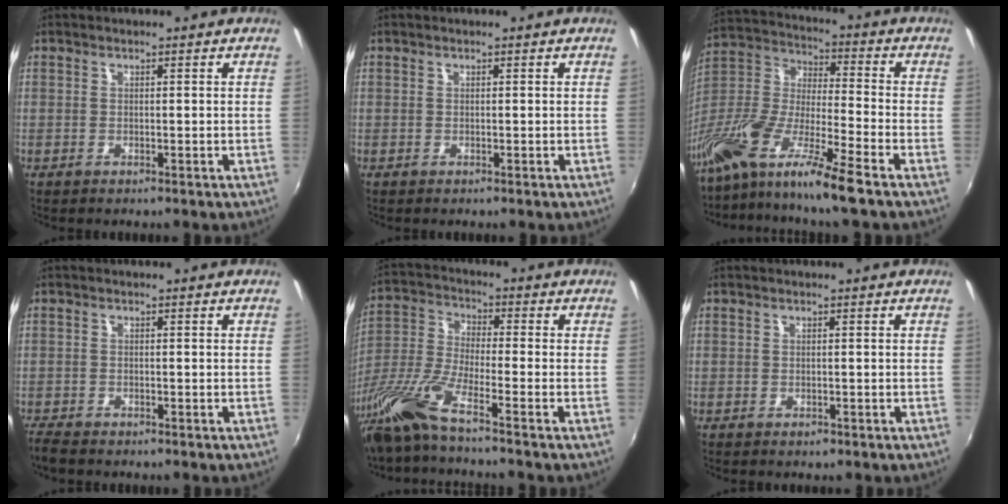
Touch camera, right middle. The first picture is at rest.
{"total": 0.0}
{"total": 17.2, "force": [-12.5, 0.8, 11.8], "torque": [-0.230, -0.028, -0.244]}
{"total": 3.3, "force": [-3.0, 0.8, 1.1], "torque": [-0.032, -0.017, -0.060]}
{"total": 11.2, "force": [-8.6, -0.2, 7.2], "torque": [-0.158, -0.021, -0.174]}
{"total": 0.9, "force": [-0.6, 0.7, 0.2], "torque": [-0.004, -0.002, -0.008]}